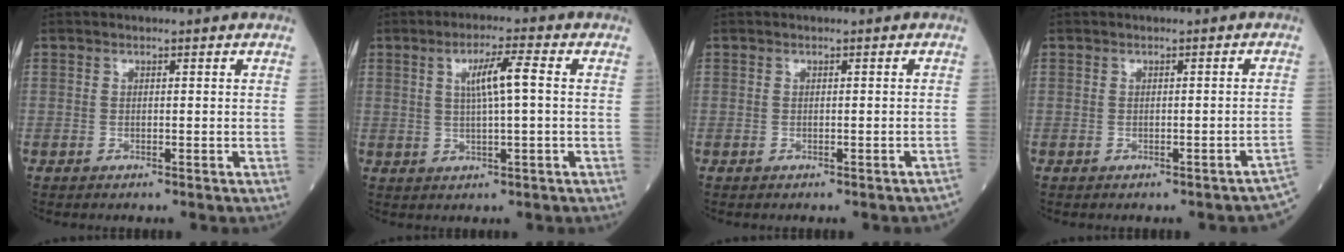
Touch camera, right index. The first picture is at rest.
{"total": 5.6, "force": [1.1, 0.0, 5.4], "torque": [-0.098, 0.005, 0.019]}
{"total": 1.5, "force": [-1.3, 0.1, 0.7], "torque": [-0.005, 0.004, -0.014]}
{"total": 2.4, "force": [-2.1, 0.3, 1.2], "torque": [-0.003, 0.003, -0.019]}